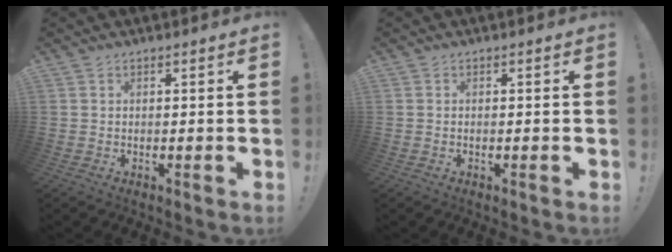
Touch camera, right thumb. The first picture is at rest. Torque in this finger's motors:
{"motor_torque": [-0.27, -0.38, -0.17, 0.07, 0.04]}